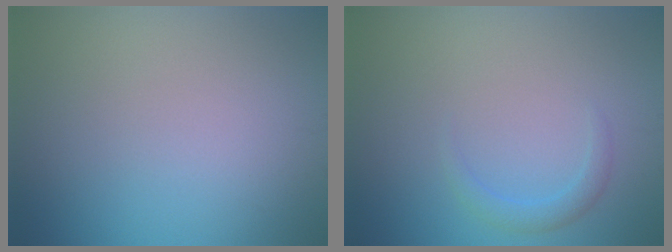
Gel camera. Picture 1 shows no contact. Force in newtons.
{"total": 1.5, "press": 1.5, "slide": 0.1}